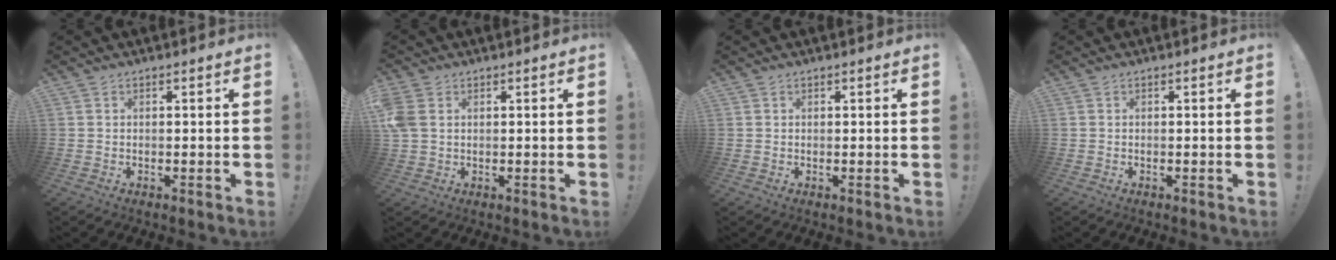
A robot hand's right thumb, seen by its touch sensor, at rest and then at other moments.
{"total": 5.7, "force": [1.7, 4.1, 3.6], "torque": [-0.075, 0.000, 0.035]}
{"total": 0.8, "force": [0.4, 0.6, -0.1], "torque": [0.008, -0.002, 0.006]}
{"total": 0.0}